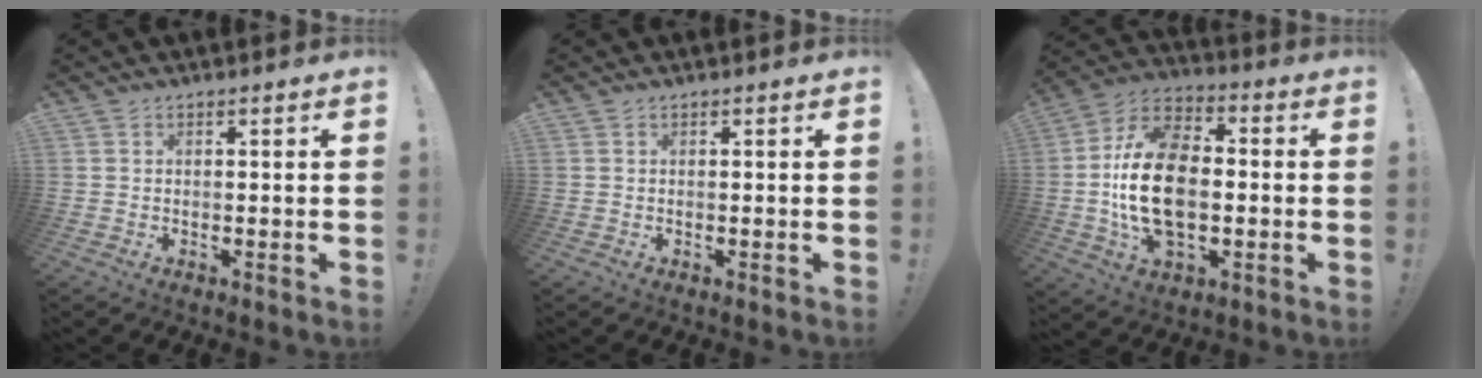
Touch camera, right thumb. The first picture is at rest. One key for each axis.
{"total": 0.0}
{"total": 20.9, "fx": -2.1, "fy": 13.3, "fz": 16.0, "tx": -0.292, "ty": 0.014, "tz": -0.031}